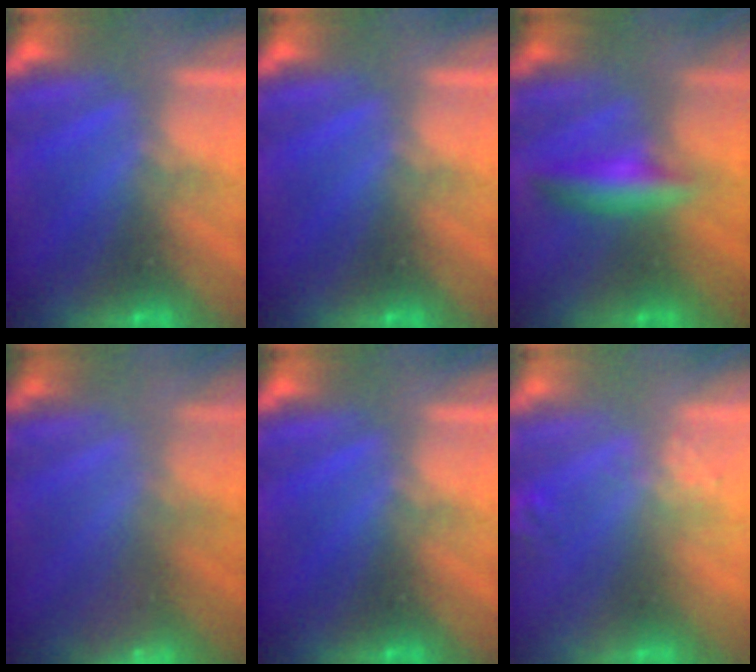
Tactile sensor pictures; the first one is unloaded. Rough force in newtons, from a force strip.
{"total": 0.0}
{"total": 2.4}
{"total": 2.3}
{"total": 0.0}
{"total": 2.7}